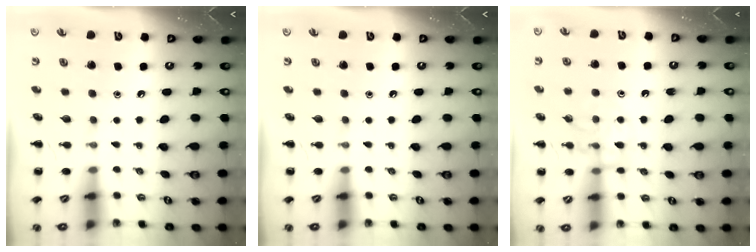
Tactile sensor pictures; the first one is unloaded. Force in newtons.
{"total": 0.0}
{"total": 11.5, "press": 11.5, "slide": 1.1}